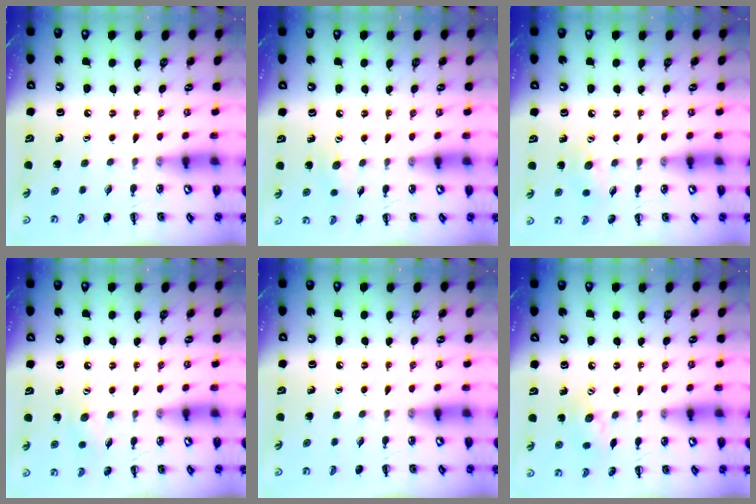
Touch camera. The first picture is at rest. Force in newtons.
{"total": 6.3, "press": 6.3, "slide": 1.0}
{"total": 7.2, "press": 7.1, "slide": 1.3}
{"total": 5.9, "press": 5.8, "slide": 1.1}
{"total": 0.0}
{"total": 7.8, "press": 7.7, "slide": 1.1}